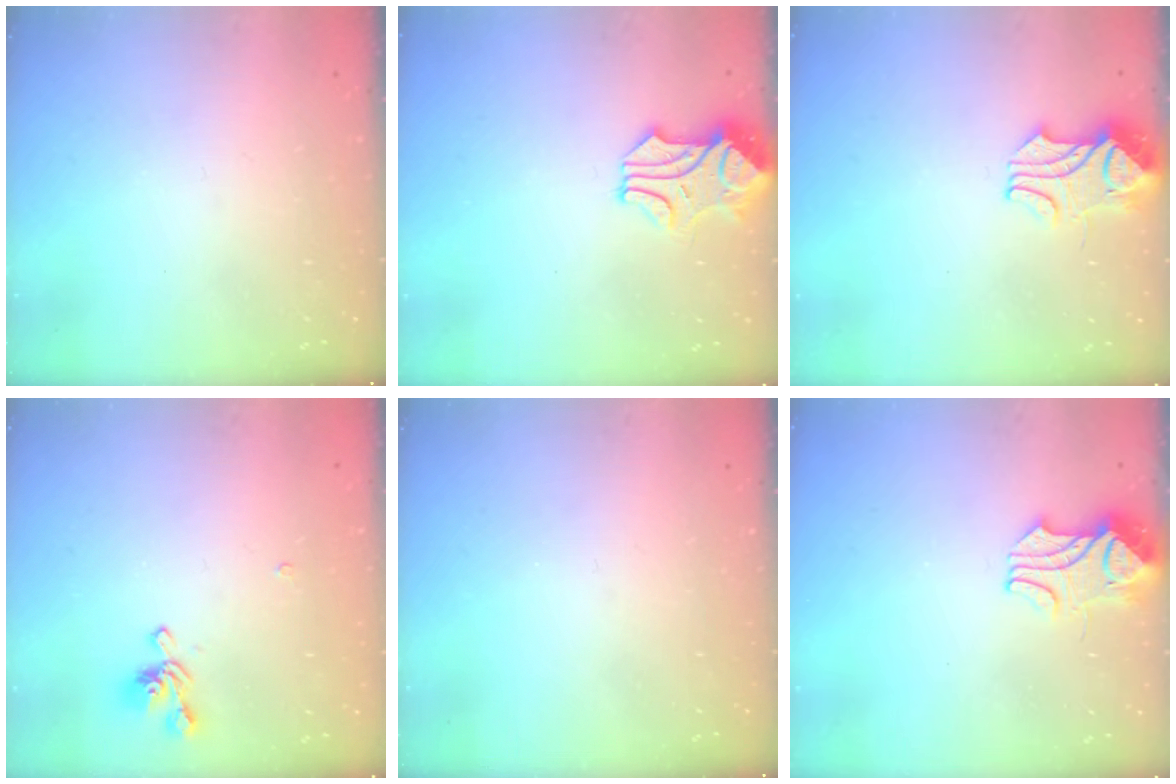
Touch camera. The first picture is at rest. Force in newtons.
{"total": 1.2, "press": 0.7, "slide": 1.0}
{"total": 2.4, "press": 2.3, "slide": 0.8}
{"total": 2.3, "press": 2.3, "slide": 0.1}
{"total": 0.0}
{"total": 2.4, "press": 2.3, "slide": 0.8}